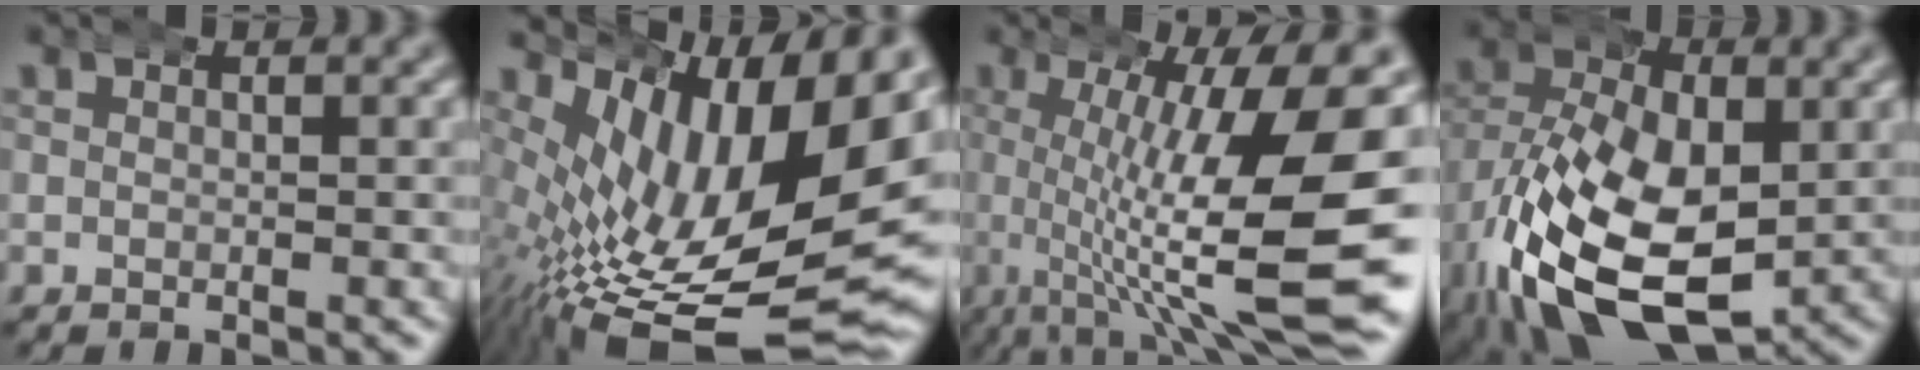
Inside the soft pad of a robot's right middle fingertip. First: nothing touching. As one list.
[{"total": 15.9, "force": [-1.7, 7.6, 13.8], "torque": [-0.225, -0.033, 0.000]}, {"total": 13.3, "force": [-1.6, 3.5, 12.7], "torque": [-0.176, -0.009, -0.015]}, {"total": 13.2, "force": [-4.0, 8.0, 9.7], "torque": [-0.204, -0.060, -0.036]}]